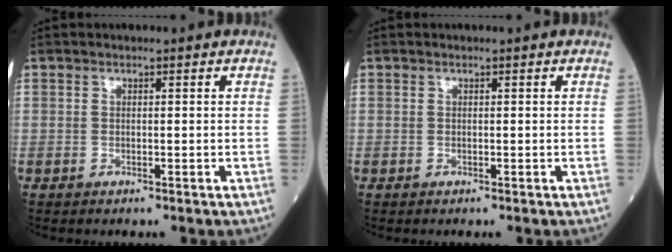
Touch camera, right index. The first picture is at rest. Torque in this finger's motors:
{"motor_torque": [0.00, 0.00, 0.00, -0.01]}